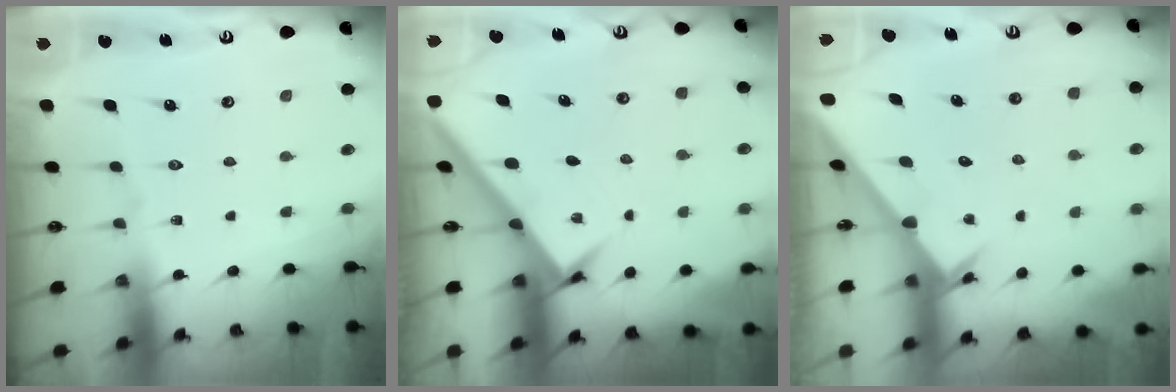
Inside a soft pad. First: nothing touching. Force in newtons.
{"total": 3.0, "press": 3.0, "slide": 0.4}
{"total": 3.8, "press": 3.8, "slide": 0.3}